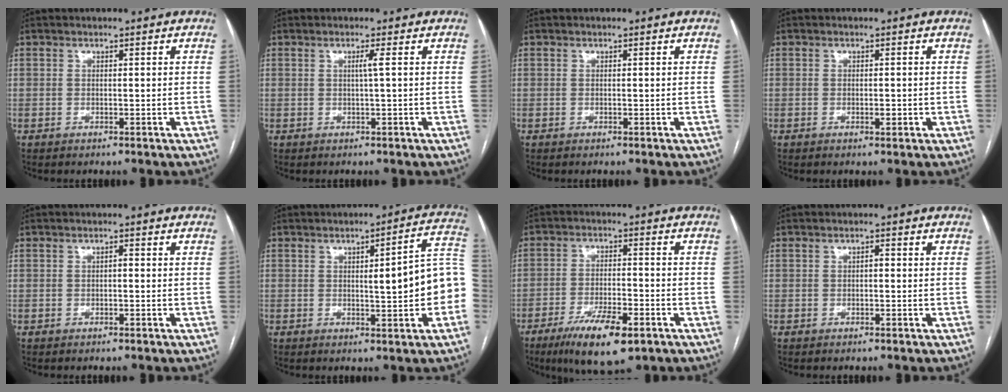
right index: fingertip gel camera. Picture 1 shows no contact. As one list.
[{"total": 1.3, "force": [0.2, -0.5, 1.1], "torque": [-0.020, 0.000, 0.003]}, {"total": 0.0}, {"total": 1.2, "force": [-0.4, 0.3, 1.1], "torque": [-0.019, -0.001, -0.005]}, {"total": 0.6, "force": [-0.1, 0.2, 0.5], "torque": [-0.007, 0.003, -0.003]}, {"total": 10.0, "force": [-0.9, 1.5, 9.9], "torque": [-0.112, 0.028, -0.013]}, {"total": 10.5, "force": [-6.2, 2.7, 8.1], "torque": [-0.145, -0.017, -0.098]}, {"total": 0.7, "force": [-0.1, 0.3, 0.7], "torque": [-0.009, 0.003, -0.003]}]